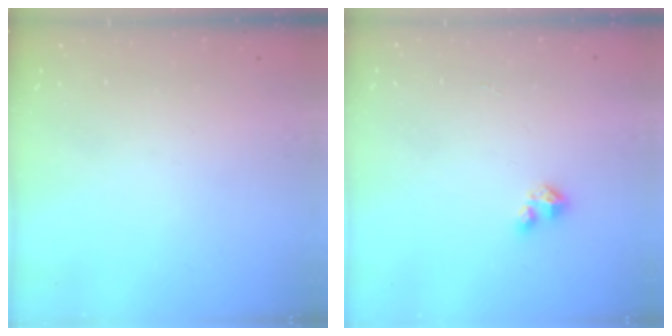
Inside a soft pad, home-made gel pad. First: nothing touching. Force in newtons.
{"total": 2.1, "press": 2.1, "slide": 0.2}